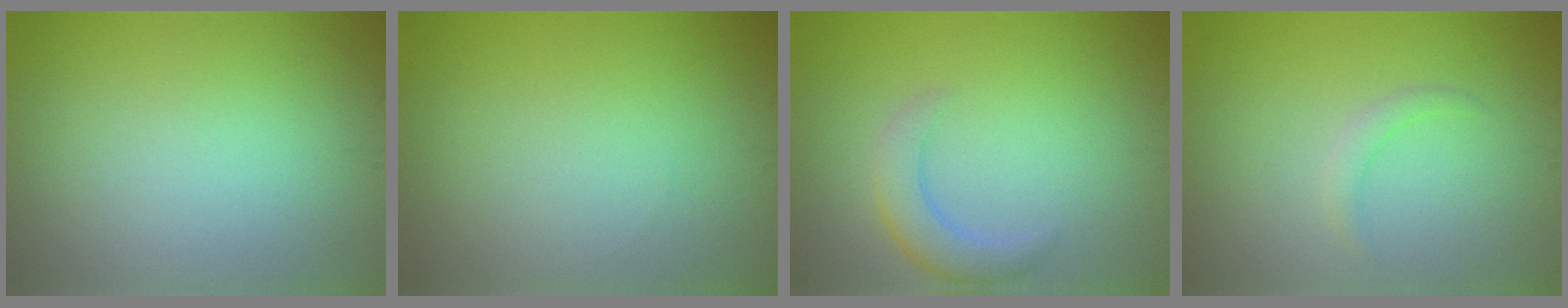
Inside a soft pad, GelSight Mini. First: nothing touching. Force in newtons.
{"total": 0.0}
{"total": 3.1, "press": 3.1, "slide": 0.3}
{"total": 1.2, "press": 1.2, "slide": 0.1}